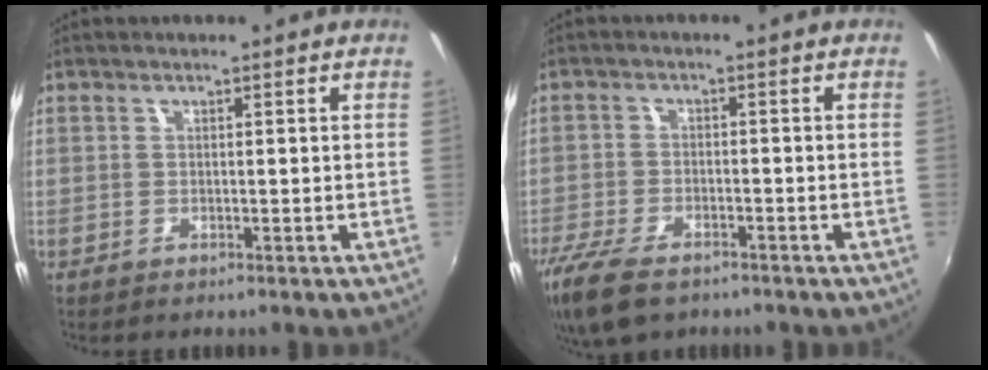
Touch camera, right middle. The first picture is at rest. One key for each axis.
{"total": 11.3, "fx": -8.1, "fy": 4.7, "fz": 6.3, "tx": -0.163, "ty": -0.034, "tz": -0.149}